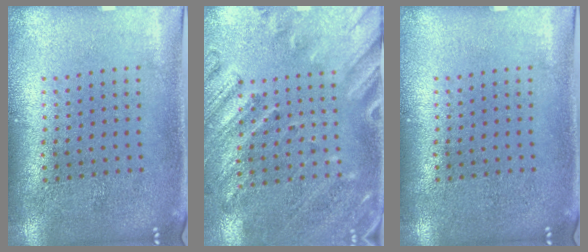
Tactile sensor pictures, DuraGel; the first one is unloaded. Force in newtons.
{"total": 2.5, "press": 2.0, "slide": 1.5}
{"total": 0.0}